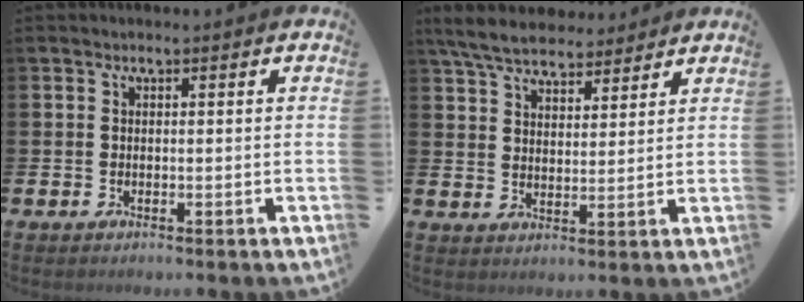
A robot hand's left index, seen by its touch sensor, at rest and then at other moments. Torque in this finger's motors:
{"motor_torque": [1.10, -1.03, 0.29, 0.21]}